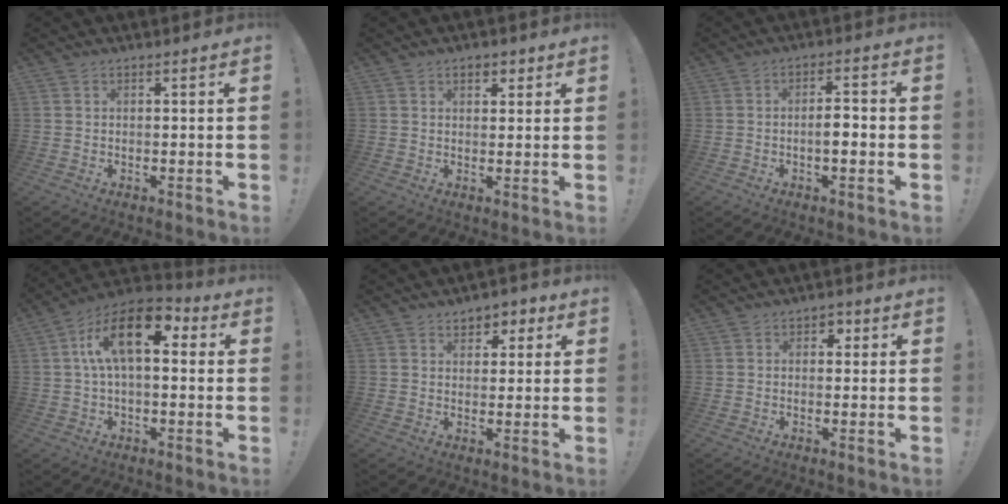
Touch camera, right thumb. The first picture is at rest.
{"total": 3.5, "force": [1.7, 2.3, 2.1], "torque": [-0.028, 0.001, 0.029]}
{"total": 4.7, "force": [-1.4, 1.5, 4.3], "torque": [-0.064, 0.006, -0.029]}
{"total": 16.4, "force": [4.5, 7.8, 13.7], "torque": [-0.232, -0.008, 0.073]}
{"total": 4.4, "force": [2.1, 3.6, 1.4], "torque": [-0.007, -0.010, 0.035]}
{"total": 2.4, "force": [0.3, 2.0, 1.3], "torque": [-0.015, 0.004, 0.002]}